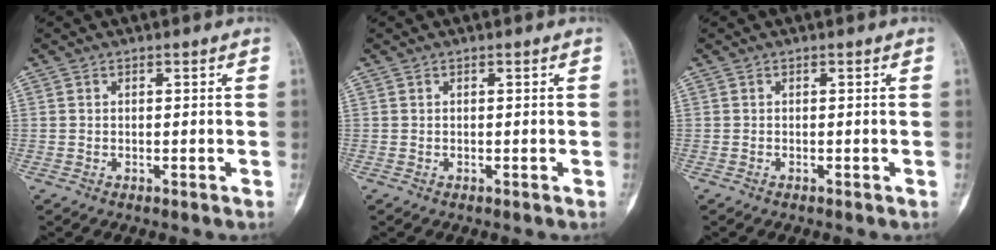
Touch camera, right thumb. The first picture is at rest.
{"total": 0.0}
{"total": 0.0}